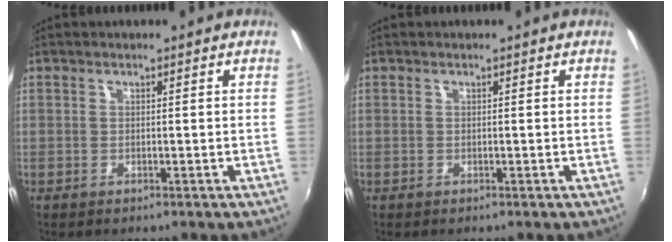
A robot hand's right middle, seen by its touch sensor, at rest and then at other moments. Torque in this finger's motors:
{"motor_torque": [0.19, -0.14, 0.06, 0.01]}